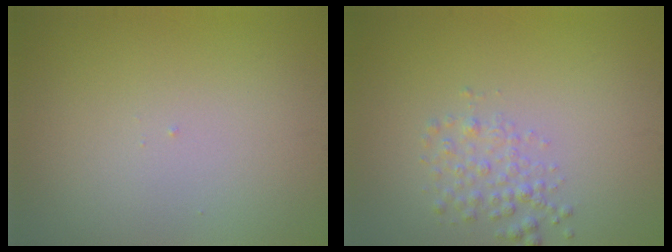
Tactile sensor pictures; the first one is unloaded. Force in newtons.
{"total": 2.0, "press": 2.0, "slide": 0.1}